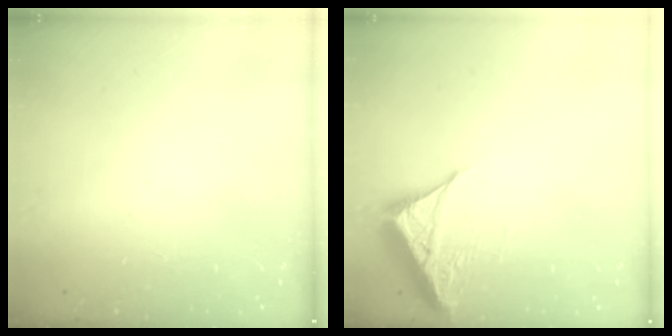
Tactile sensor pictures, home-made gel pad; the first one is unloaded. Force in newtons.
{"total": 6.9, "press": 6.8, "slide": 0.6}